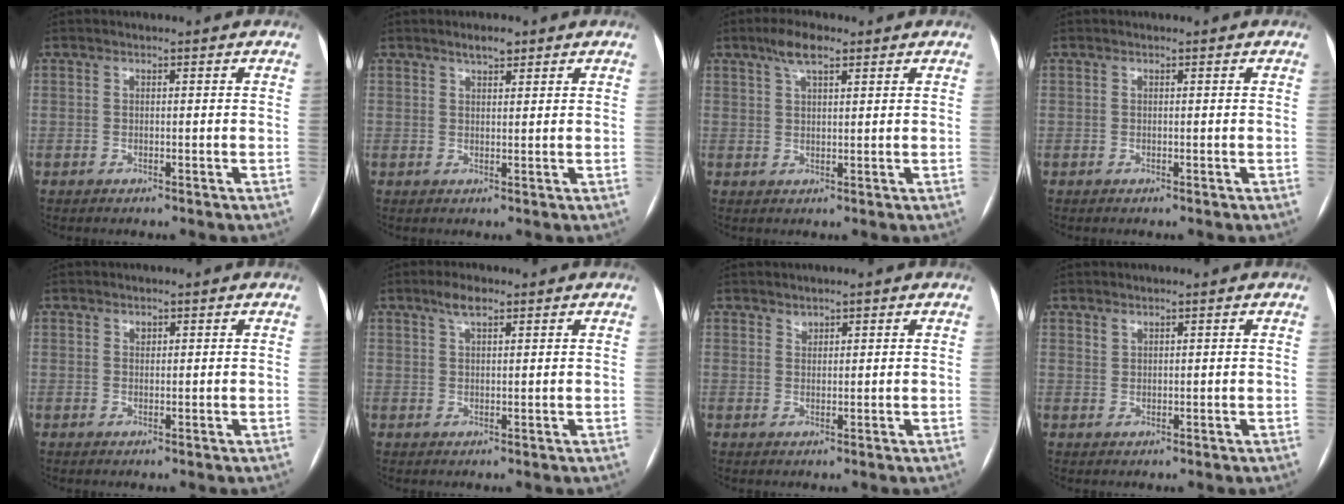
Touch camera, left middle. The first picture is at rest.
{"total": 2.3, "force": [1.8, 0.8, 1.3], "torque": [-0.023, 0.004, 0.029]}
{"total": 4.5, "force": [3.0, 1.2, 3.2], "torque": [-0.066, 0.013, 0.055]}
{"total": 0.0}
{"total": 0.6, "force": [0.4, 0.4, 0.2], "torque": [-0.002, -0.002, 0.006]}
{"total": 2.9, "force": [2.0, 0.8, 2.0], "torque": [-0.040, 0.008, 0.038]}
{"total": 1.1, "force": [0.9, 0.6, 0.2], "torque": [0.000, -0.001, 0.014]}
{"total": 0.9, "force": [0.8, 0.3, 0.2], "torque": [-0.003, -0.001, 0.017]}